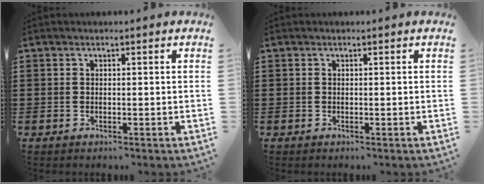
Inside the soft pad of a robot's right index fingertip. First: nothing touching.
{"total": 0.0}